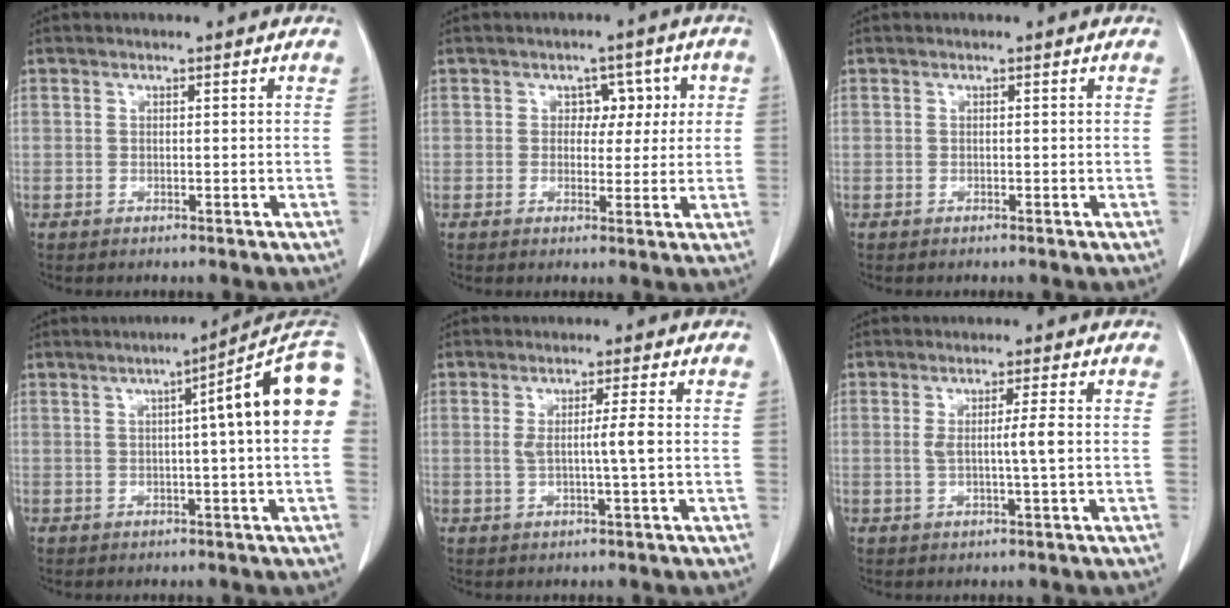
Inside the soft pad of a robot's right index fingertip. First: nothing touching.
{"total": 4.5, "force": [0.9, 3.3, 2.9], "torque": [-0.023, 0.019, 0.013]}
{"total": 0.0}
{"total": 12.7, "force": [2.6, 0.1, 12.5], "torque": [-0.156, 0.032, 0.021]}
{"total": 3.6, "force": [0.0, -0.6, 3.5], "torque": [-0.065, -0.005, 0.001]}
{"total": 3.5, "force": [0.1, -0.5, 3.5], "torque": [-0.064, -0.005, 0.002]}